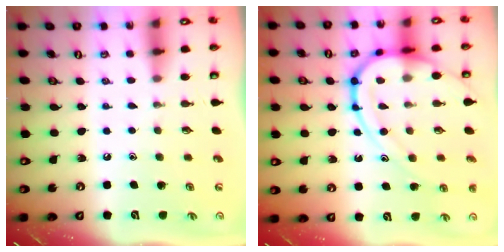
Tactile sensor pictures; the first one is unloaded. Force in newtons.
{"total": 15.0, "press": 14.9, "slide": 1.7}